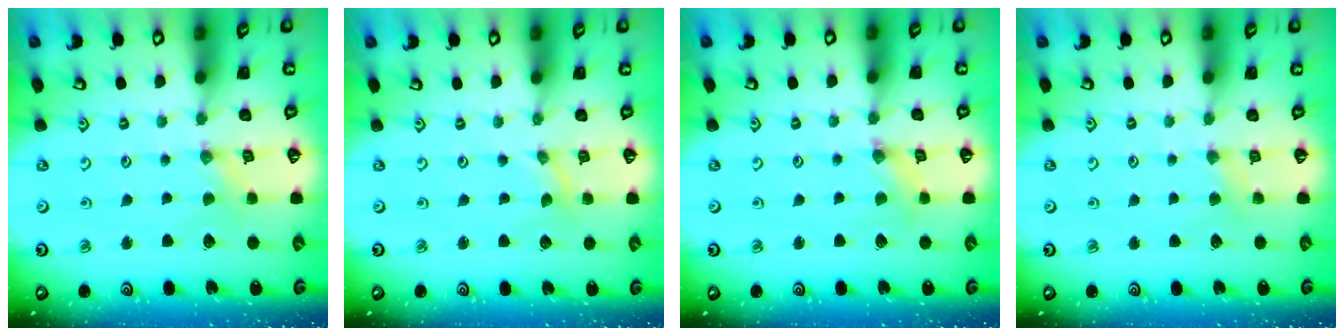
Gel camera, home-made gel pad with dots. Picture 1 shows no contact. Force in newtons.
{"total": 0.0}
{"total": 1.4, "press": 1.3, "slide": 0.3}
{"total": 2.7, "press": 2.7, "slide": 0.5}